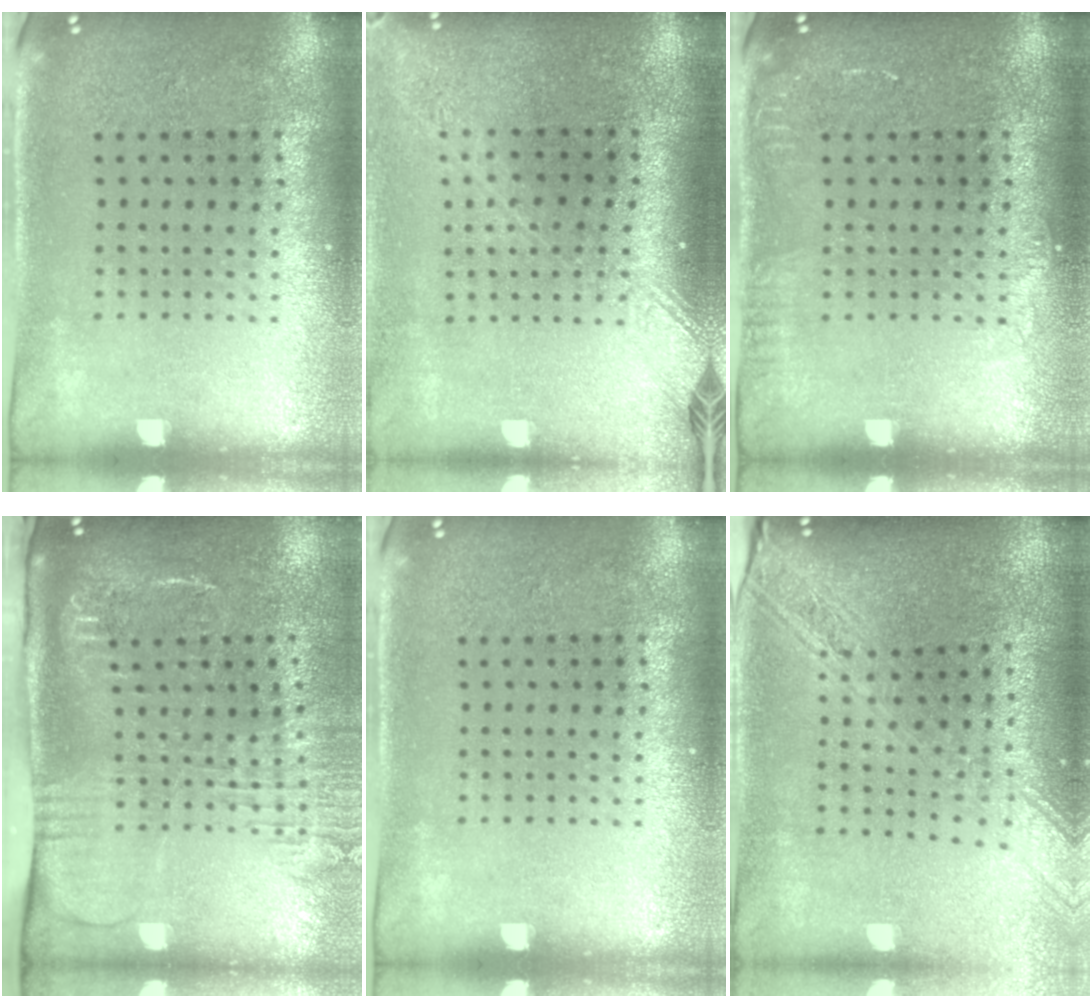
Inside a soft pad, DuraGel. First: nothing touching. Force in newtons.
{"total": 2.1, "press": 1.6, "slide": 1.4}
{"total": 1.0, "press": 1.0, "slide": 0.2}
{"total": 2.7, "press": 2.1, "slide": 1.7}
{"total": 0.0}
{"total": 2.3, "press": 1.9, "slide": 1.3}